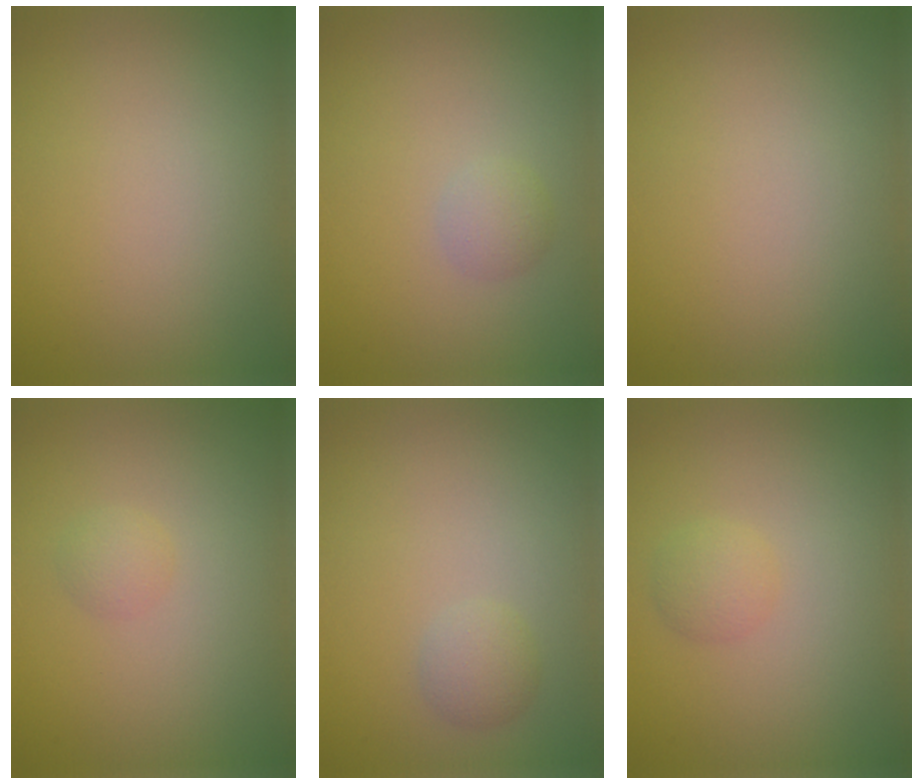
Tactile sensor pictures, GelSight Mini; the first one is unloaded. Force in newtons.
{"total": 1.3, "press": 1.3, "slide": 0.0}
{"total": 0.0}
{"total": 1.1, "press": 1.1, "slide": 0.0}
{"total": 1.5, "press": 1.5, "slide": 0.0}
{"total": 1.5, "press": 1.5, "slide": 0.1}